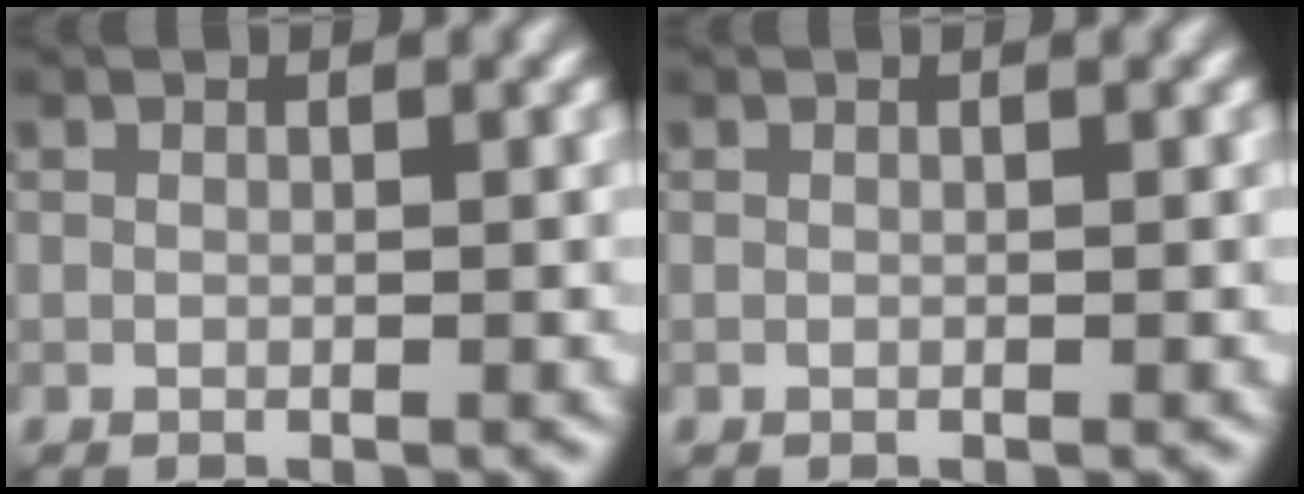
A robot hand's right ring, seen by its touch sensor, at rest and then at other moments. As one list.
[{"total": 0.0}]